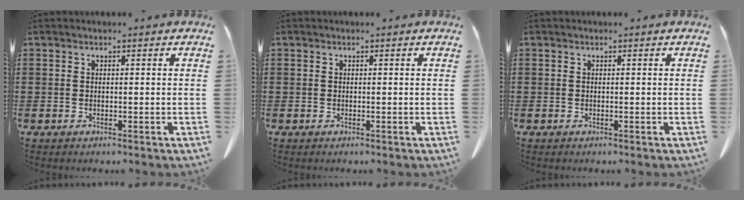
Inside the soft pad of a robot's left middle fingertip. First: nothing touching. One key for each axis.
{"total": 0.0}
{"total": 0.0}